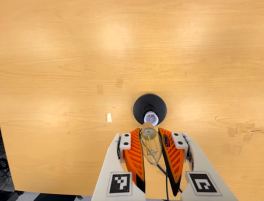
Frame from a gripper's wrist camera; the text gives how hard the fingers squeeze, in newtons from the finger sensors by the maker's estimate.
{"total": 18.9, "left": 20.5, "right": 17.4}